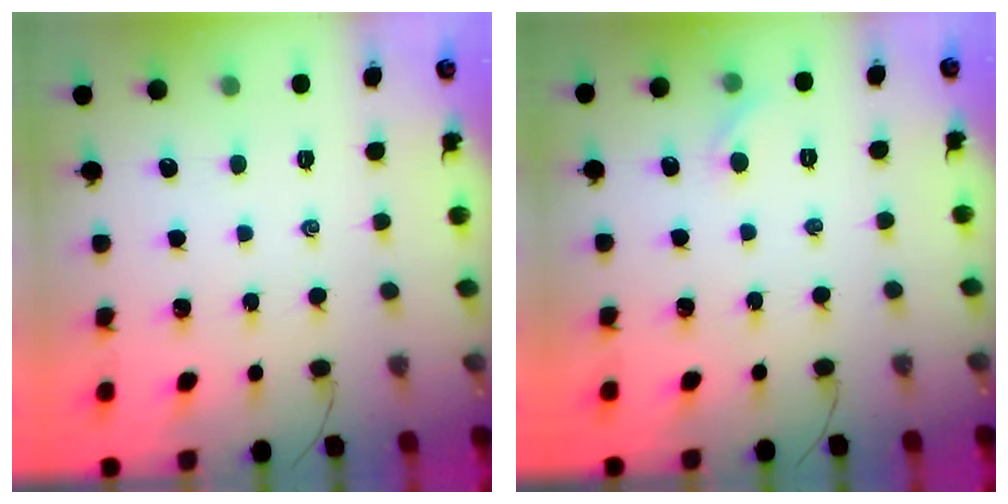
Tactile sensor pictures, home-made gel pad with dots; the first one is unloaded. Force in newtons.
{"total": 4.0, "press": 3.7, "slide": 1.5}